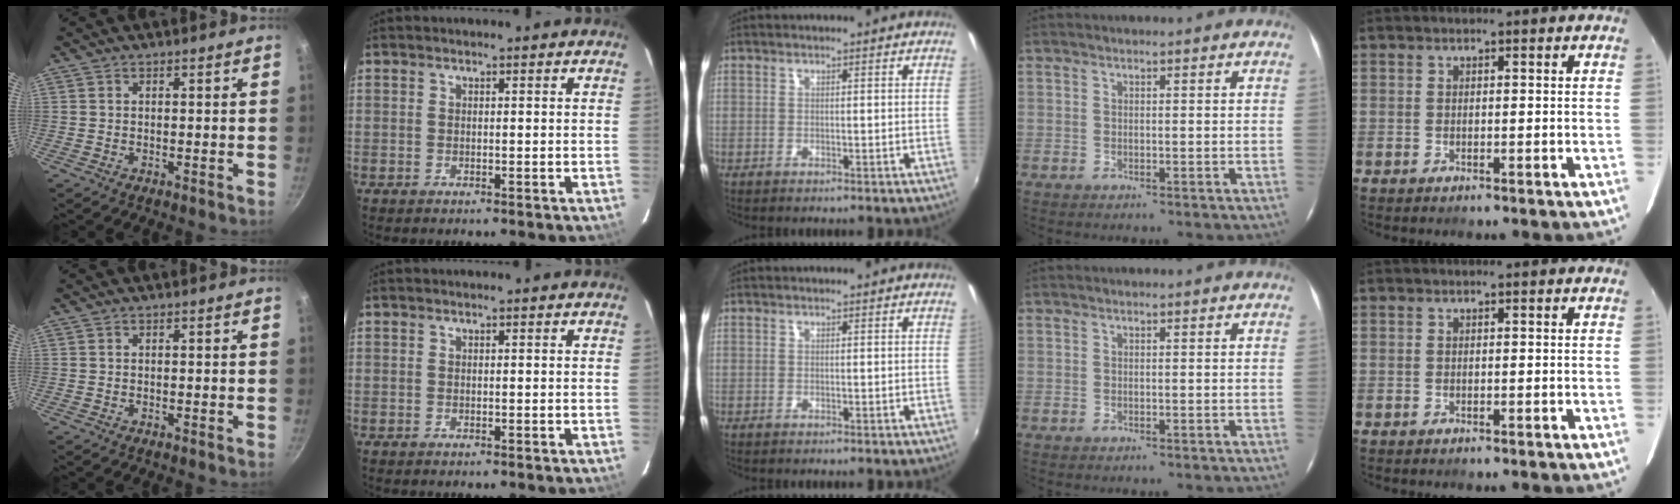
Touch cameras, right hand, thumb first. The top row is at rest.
{}